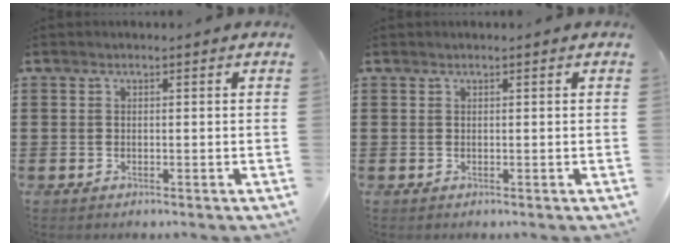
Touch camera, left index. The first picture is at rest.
{"total": 0.0}